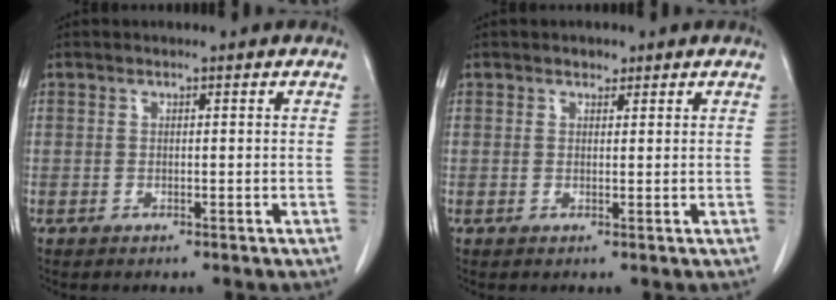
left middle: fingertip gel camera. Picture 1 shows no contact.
{"total": 1.1, "force": [0.8, 0.7, 0.3], "torque": [-0.006, -0.004, 0.011]}